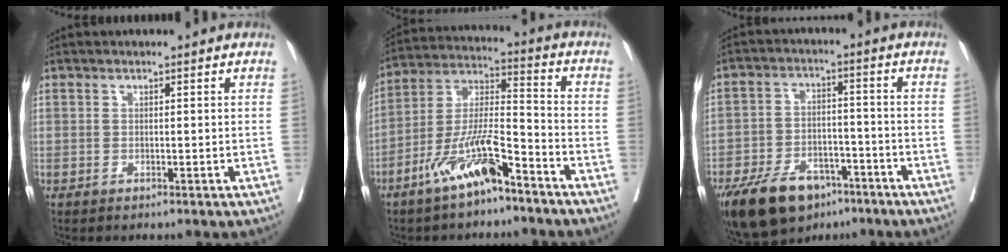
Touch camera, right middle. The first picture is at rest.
{"total": 11.5, "force": [-7.5, 2.1, 8.4], "torque": [-0.175, -0.008, -0.143]}
{"total": 13.2, "force": [-9.0, 6.8, 6.8], "torque": [-0.120, -0.003, -0.147]}